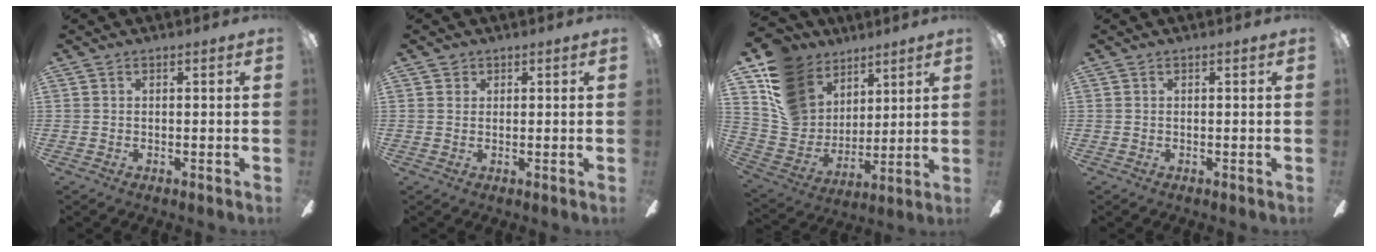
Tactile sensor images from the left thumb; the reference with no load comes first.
{"total": 1.3, "force": [0.7, 1.1, 0.0], "torque": [0.006, 0.001, 0.010]}
{"total": 15.8, "force": [9.0, 11.8, 5.4], "torque": [-0.122, -0.044, 0.181]}
{"total": 0.0}